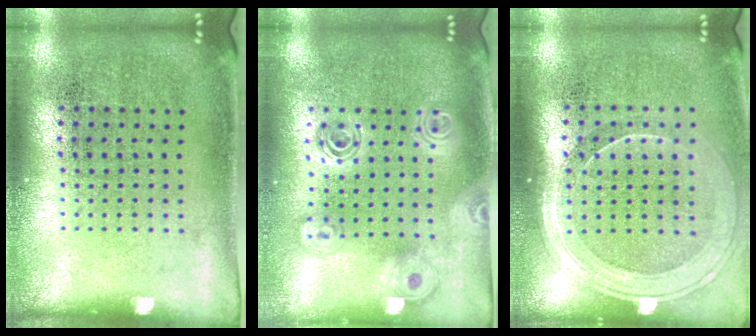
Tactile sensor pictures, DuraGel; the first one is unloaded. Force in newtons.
{"total": 1.9, "press": 1.6, "slide": 1.0}
{"total": 1.8, "press": 1.7, "slide": 0.8}